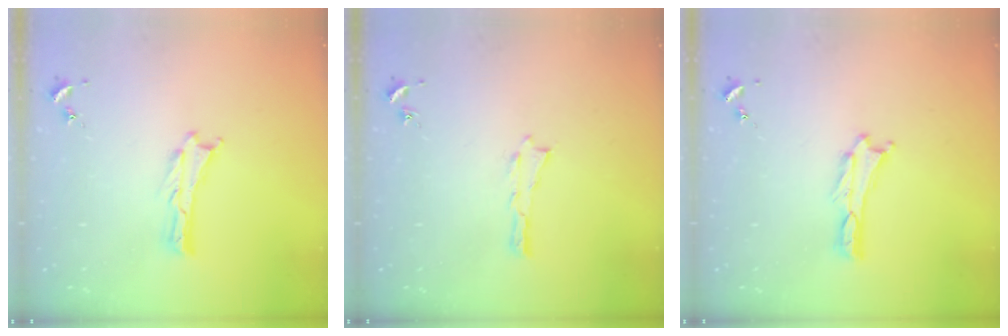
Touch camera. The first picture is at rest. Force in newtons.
{"total": 0.0}
{"total": 0.0}